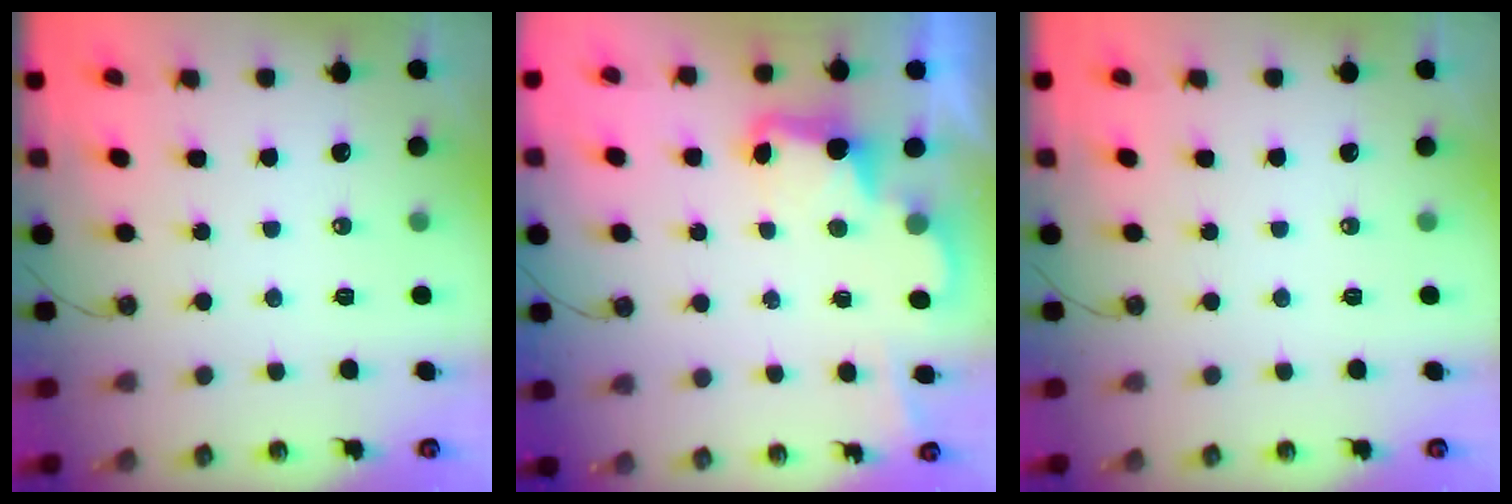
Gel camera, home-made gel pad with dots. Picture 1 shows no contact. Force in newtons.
{"total": 3.2, "press": 3.1, "slide": 0.7}
{"total": 0.0}